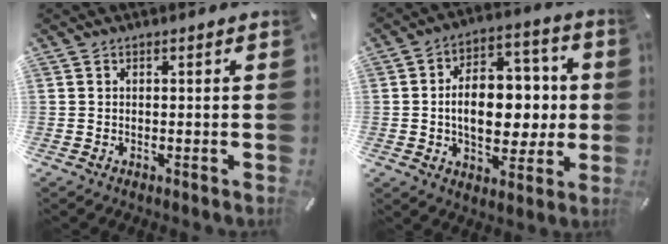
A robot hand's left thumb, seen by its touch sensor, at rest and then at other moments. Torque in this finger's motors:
{"motor_torque": [2.25, 2.20, 0.87, 0.41, 0.52]}